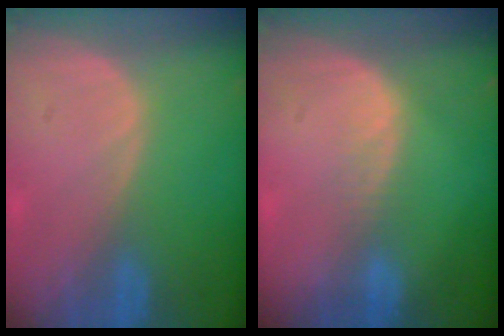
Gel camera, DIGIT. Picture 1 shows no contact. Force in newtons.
{"total": 1.6, "press": 1.6, "slide": 0.1}